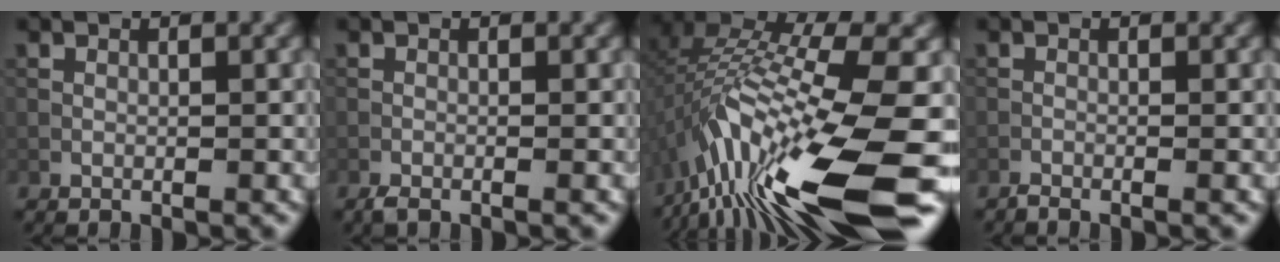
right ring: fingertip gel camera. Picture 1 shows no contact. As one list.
[{"total": 1.0, "force": [-0.8, 0.2, 0.6], "torque": [-0.013, -0.002, -0.017]}, {"total": 16.5, "force": [-6.4, 4.2, 14.6], "torque": [-0.288, 0.017, -0.121]}, {"total": 0.7, "force": [-0.7, 0.0, 0.3], "torque": [-0.005, -0.001, -0.017]}]